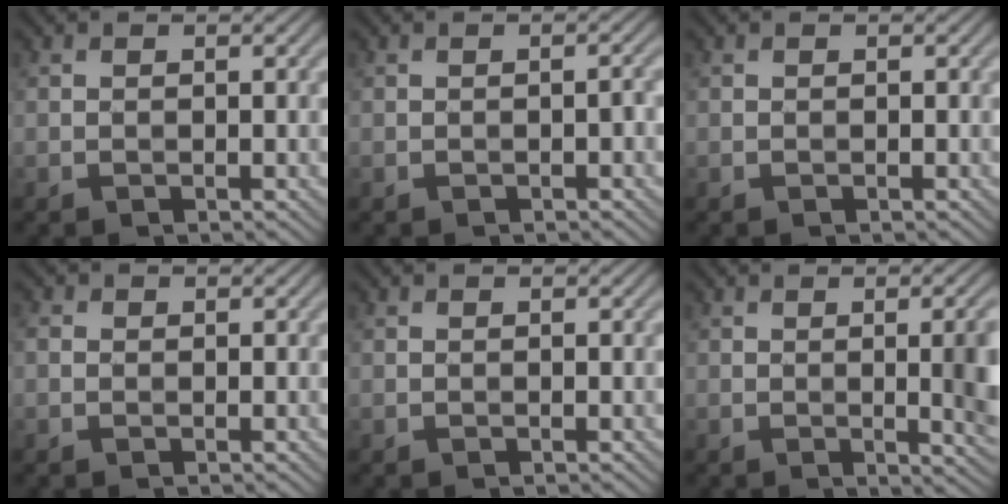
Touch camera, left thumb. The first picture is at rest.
{"total": 0.9, "force": [-0.3, 0.1, 0.8], "torque": [-0.010, 0.003, -0.004]}
{"total": 0.0}
{"total": 1.1, "force": [0.0, 1.0, 0.5], "torque": [-0.010, 0.000, -0.004]}
{"total": 0.0}
{"total": 7.8, "force": [-0.4, 2.2, 7.5], "torque": [-0.094, -0.001, -0.001]}